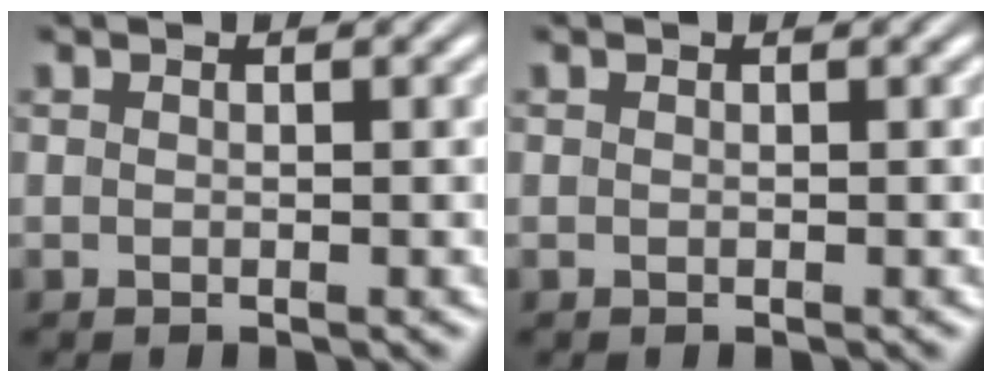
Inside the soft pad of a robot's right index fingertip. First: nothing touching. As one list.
[{"total": 0.0}]